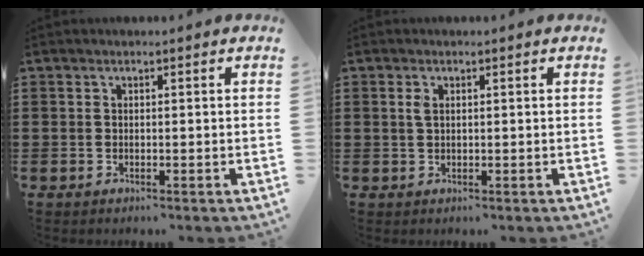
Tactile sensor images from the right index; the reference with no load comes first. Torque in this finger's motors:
{"motor_torque": [0.33, 0.29, 0.07, 0.05]}